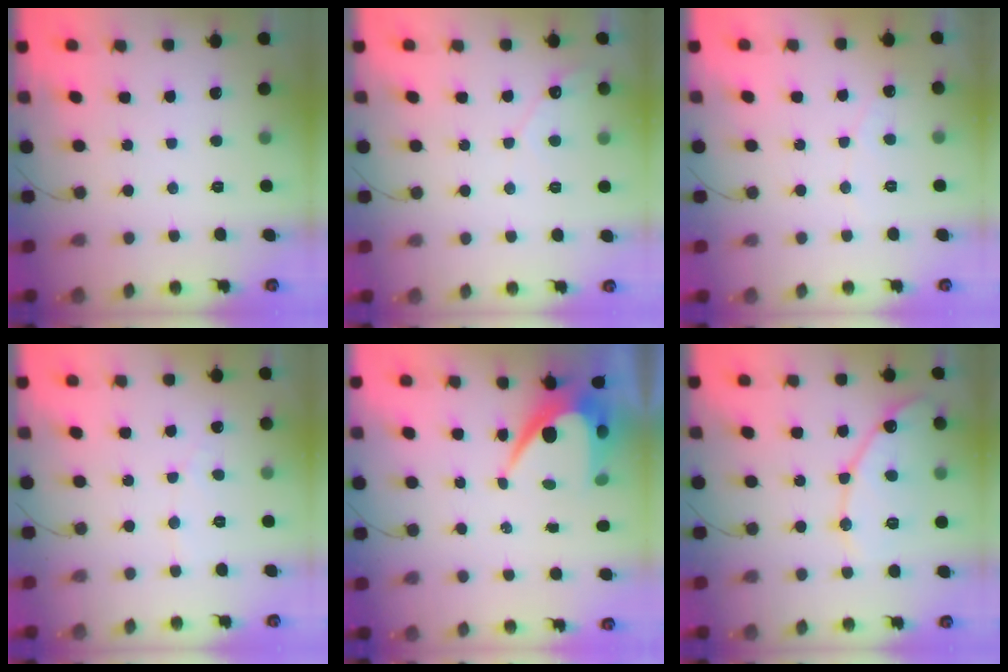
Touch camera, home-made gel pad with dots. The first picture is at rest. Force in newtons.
{"total": 4.1, "press": 4.1, "slide": 0.3}
{"total": 2.5, "press": 2.5, "slide": 0.1}
{"total": 3.3, "press": 3.3, "slide": 0.3}
{"total": 9.4, "press": 9.4, "slide": 0.8}
{"total": 13.3, "press": 13.3, "slide": 1.0}